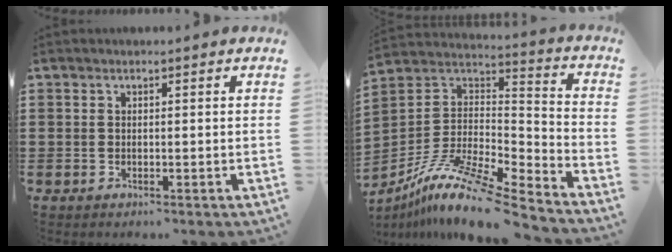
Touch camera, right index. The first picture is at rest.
{"total": 12.1, "force": [-9.1, 1.9, 7.8], "torque": [-0.151, 0.011, -0.178]}